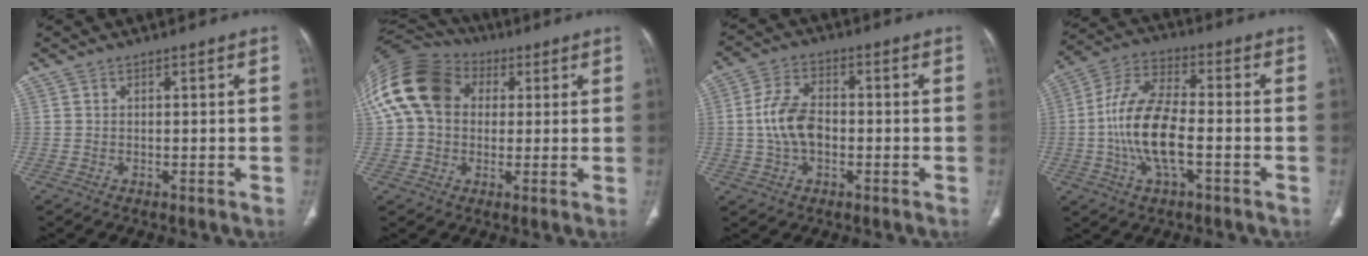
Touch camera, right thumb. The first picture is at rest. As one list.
[{"total": 19.6, "force": [4.3, 15.0, 11.9], "torque": [-0.255, 0.052, 0.074]}, {"total": 8.7, "force": [-0.8, 5.4, 6.7], "torque": [-0.126, 0.018, -0.018]}, {"total": 13.9, "force": [-2.8, 5.9, 12.3], "torque": [-0.249, 0.026, -0.055]}]